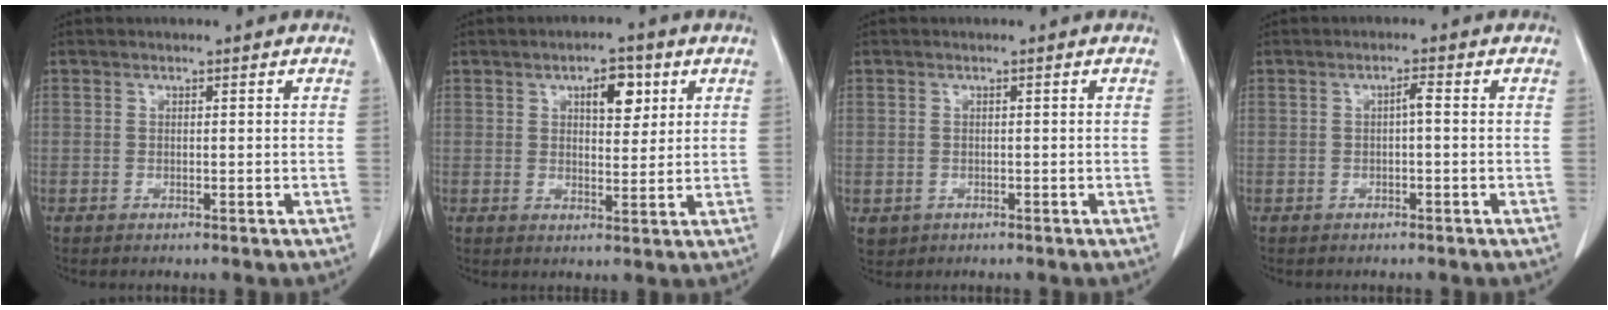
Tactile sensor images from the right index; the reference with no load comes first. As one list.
[{"total": 5.3, "force": [2.3, 2.3, 4.2], "torque": [-0.063, 0.004, 0.036]}, {"total": 1.9, "force": [-0.5, 1.8, 0.3], "torque": [-0.006, 0.002, 0.000]}, {"total": 1.4, "force": [-0.1, 0.1, 1.4], "torque": [-0.022, 0.004, -0.001]}]